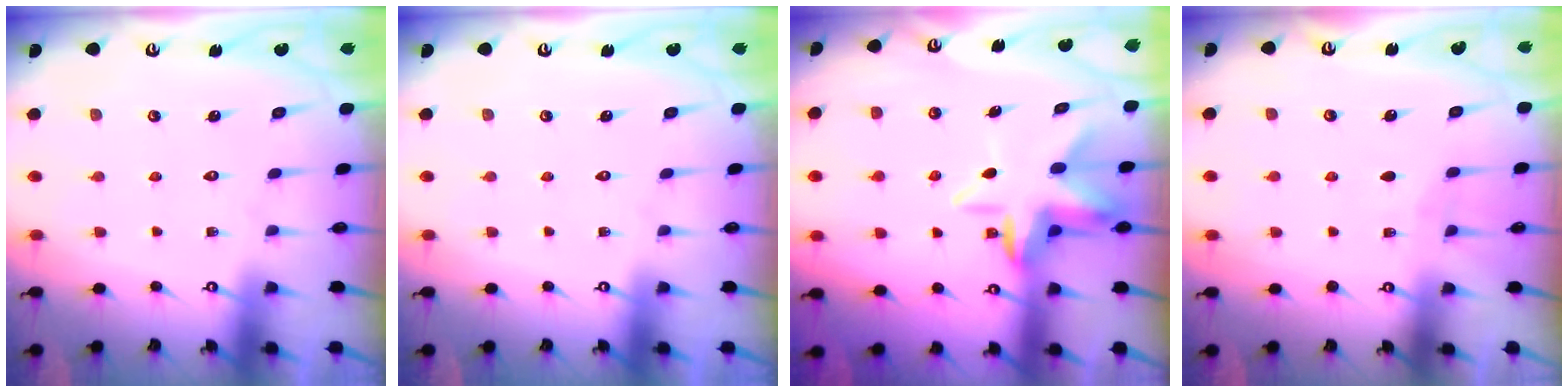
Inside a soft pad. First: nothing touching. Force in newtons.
{"total": 0.0}
{"total": 7.4, "press": 7.1, "slide": 2.0}
{"total": 2.1, "press": 2.1, "slide": 0.3}